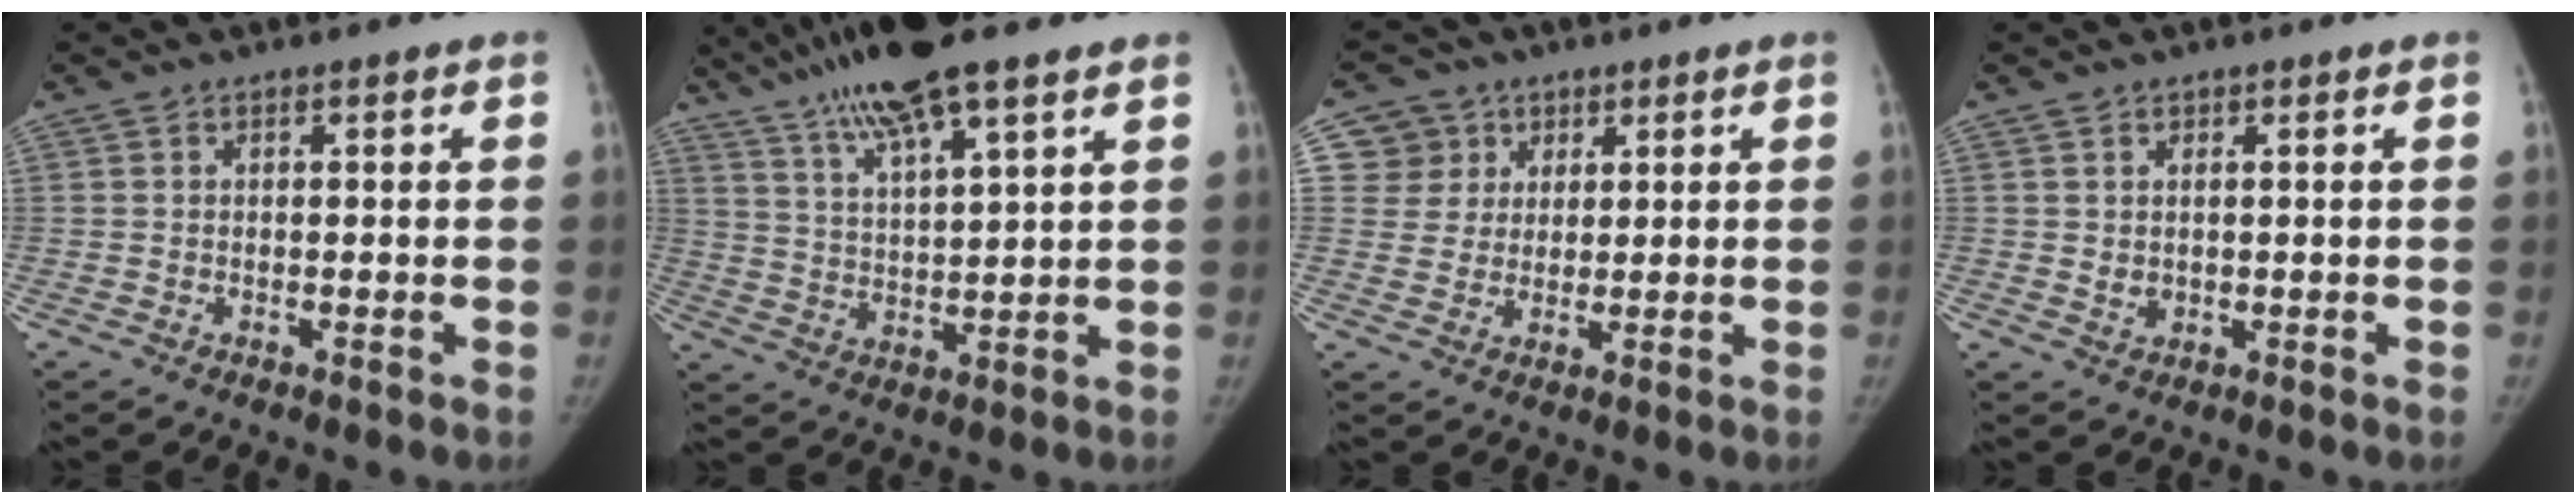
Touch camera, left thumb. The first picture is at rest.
{"total": 13.9, "force": [9.9, 1.7, 9.6], "torque": [-0.180, -0.027, 0.187]}
{"total": 6.4, "force": [2.8, 5.8, -0.2], "torque": [0.038, -0.012, 0.052]}
{"total": 1.7, "force": [0.6, 1.4, 0.8], "torque": [-0.014, -0.007, 0.020]}